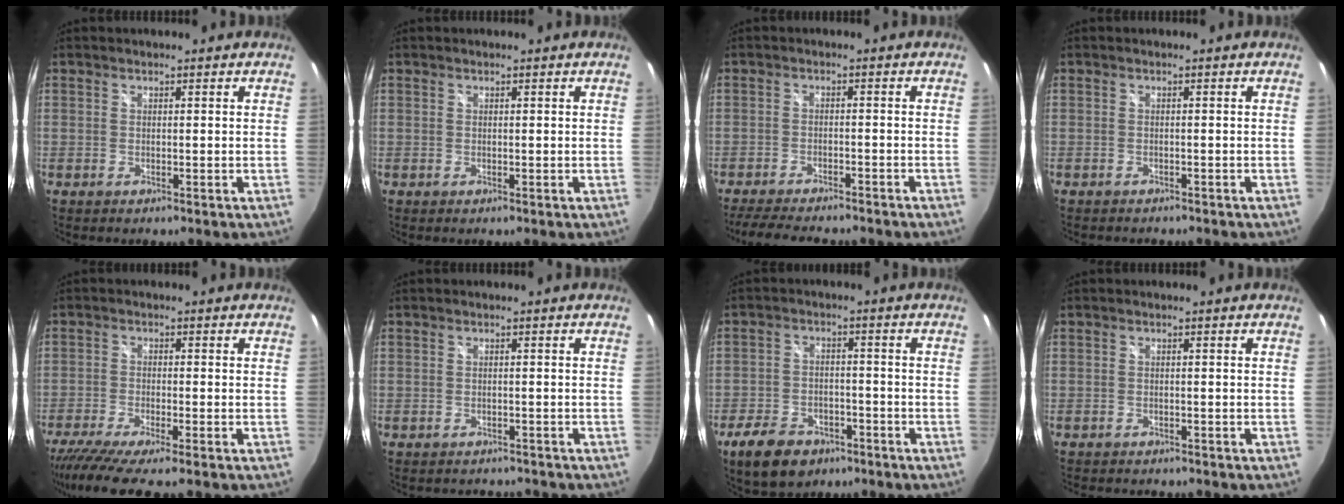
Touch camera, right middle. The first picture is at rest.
{"total": 0.0}
{"total": 10.2, "force": [-9.1, 1.4, 4.4], "torque": [-0.103, -0.017, -0.142]}
{"total": 2.4, "force": [-2.2, 0.7, 0.6], "torque": [-0.012, -0.010, -0.031]}
{"total": 9.1, "force": [-7.6, 0.0, 5.0], "torque": [-0.113, -0.038, -0.129]}
{"total": 5.2, "force": [-4.7, 1.8, 1.2], "torque": [-0.022, -0.005, -0.059]}
{"total": 11.0, "force": [-7.1, 6.5, 5.3], "torque": [-0.135, 0.001, -0.114]}
{"total": 4.2, "force": [-3.9, 1.0, 1.2], "torque": [-0.029, -0.011, -0.058]}